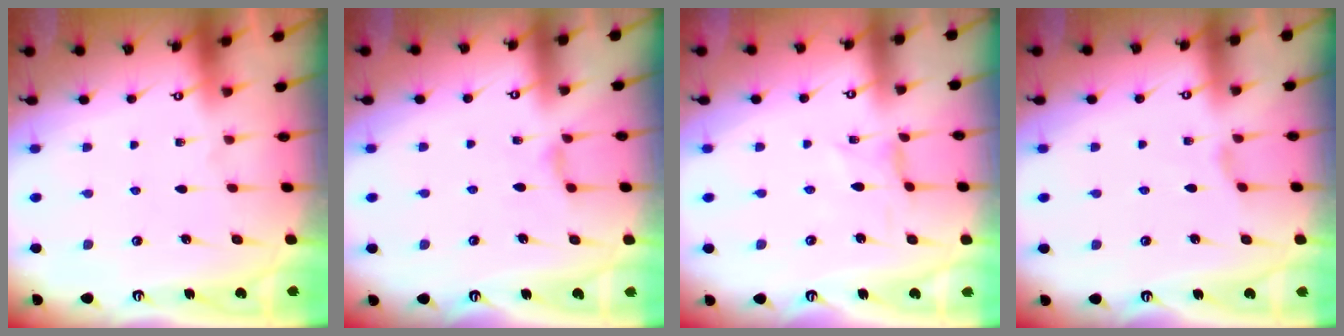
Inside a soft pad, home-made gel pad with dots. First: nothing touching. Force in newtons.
{"total": 2.3, "press": 2.2, "slide": 0.5}
{"total": 0.0}
{"total": 0.0}